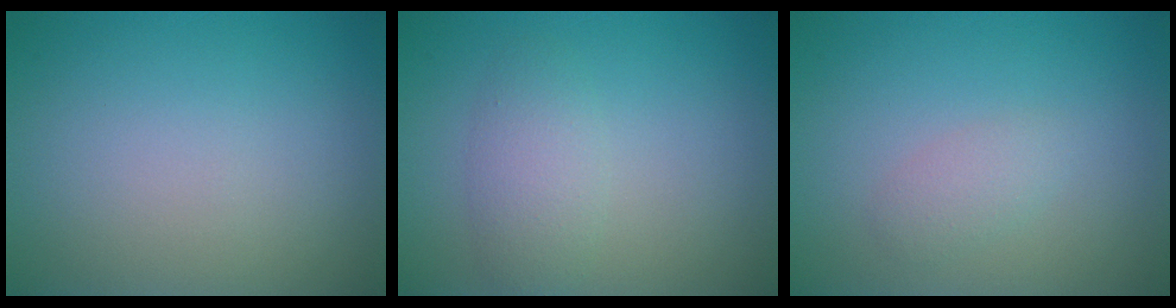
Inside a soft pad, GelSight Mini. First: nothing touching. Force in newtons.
{"total": 2.5, "press": 2.5, "slide": 0.2}
{"total": 1.4, "press": 1.4, "slide": 0.1}